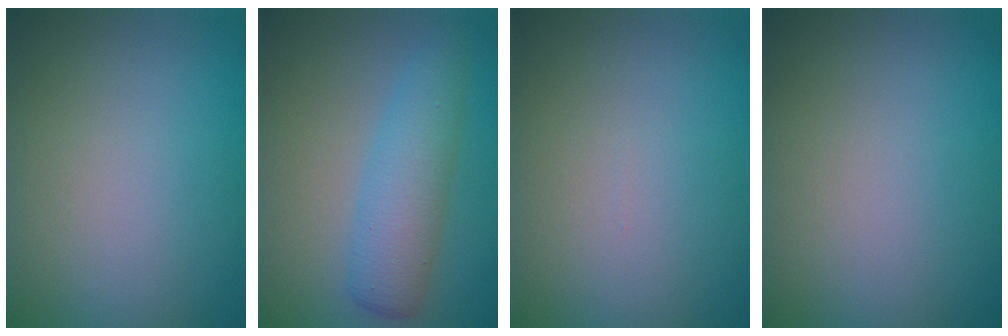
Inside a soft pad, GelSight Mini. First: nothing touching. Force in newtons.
{"total": 4.1, "press": 4.1, "slide": 0.2}
{"total": 0.0}
{"total": 0.0}